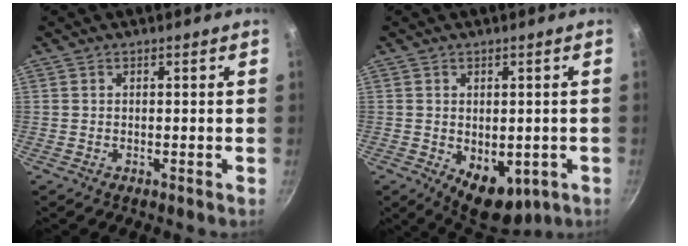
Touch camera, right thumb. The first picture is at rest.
{"total": 10.1, "force": [-3.2, 6.2, 7.4], "torque": [-0.086, -0.004, -0.026]}